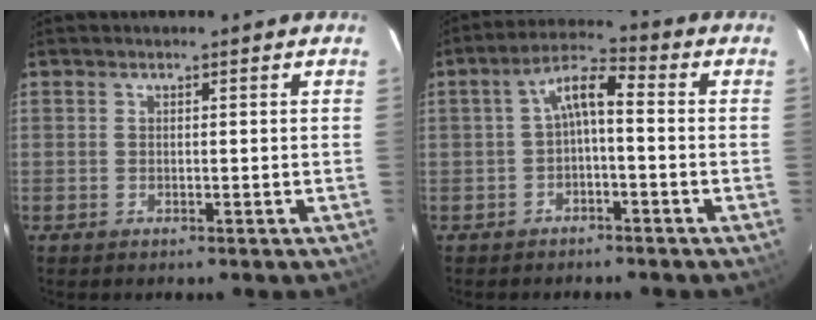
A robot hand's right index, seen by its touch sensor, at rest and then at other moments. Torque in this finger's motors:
{"motor_torque": [0.74, -0.24, 0.46, 0.10]}